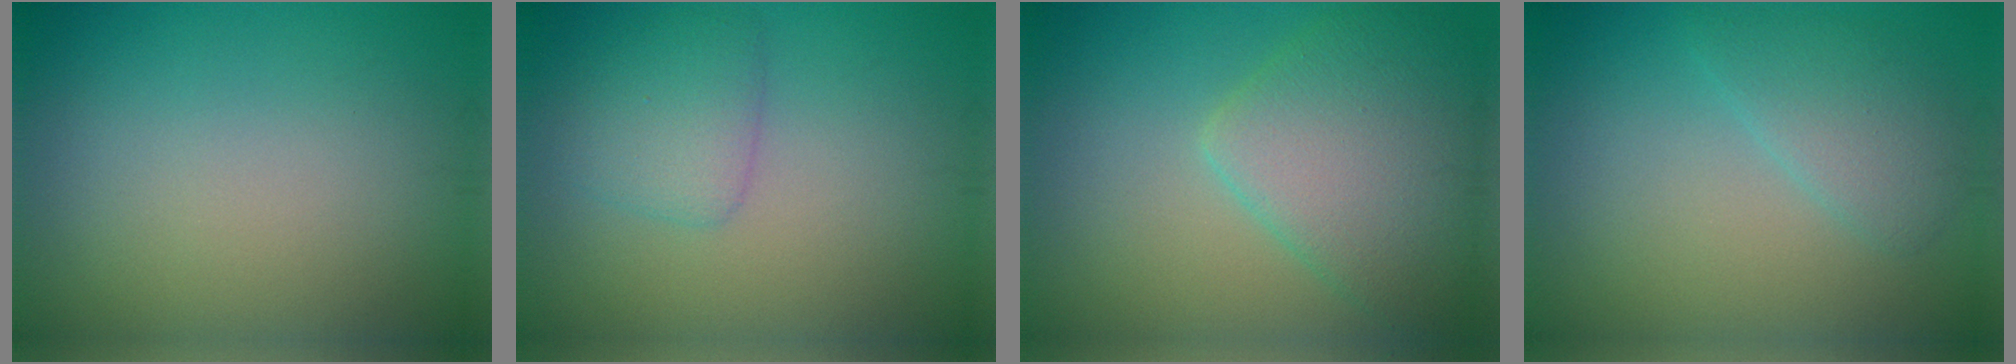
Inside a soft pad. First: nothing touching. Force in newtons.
{"total": 2.5, "press": 2.5, "slide": 0.1}
{"total": 6.6, "press": 6.6, "slide": 0.4}
{"total": 2.7, "press": 2.7, "slide": 0.1}